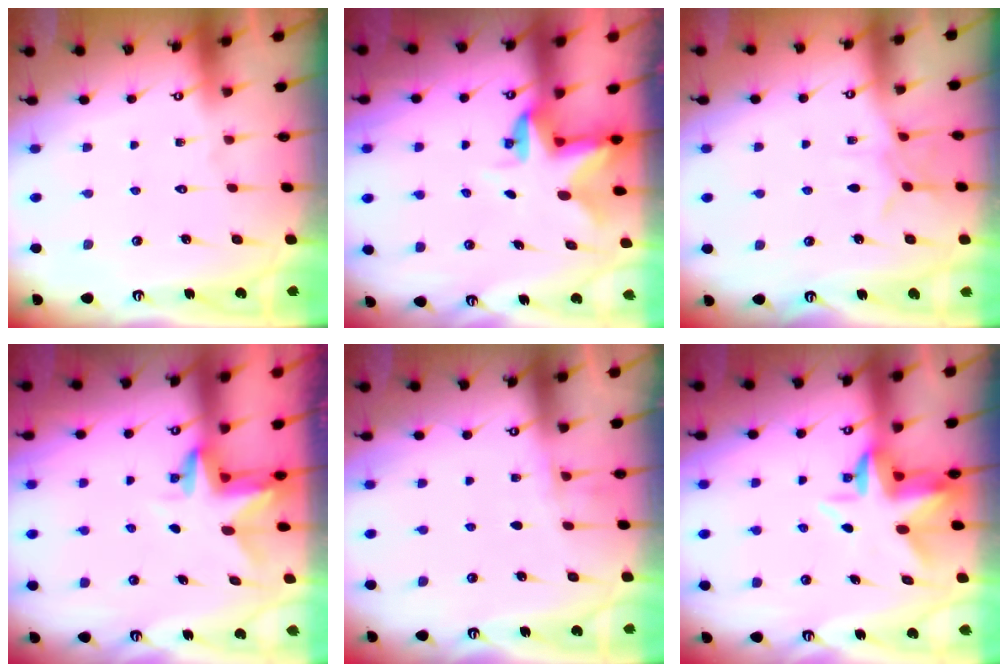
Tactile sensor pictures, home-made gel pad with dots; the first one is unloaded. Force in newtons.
{"total": 3.3, "press": 3.3, "slide": 0.1}
{"total": 5.5, "press": 5.5, "slide": 0.6}
{"total": 3.0, "press": 3.0, "slide": 0.2}
{"total": 3.7, "press": 3.4, "slide": 1.3}
{"total": 4.8, "press": 4.7, "slide": 1.0}